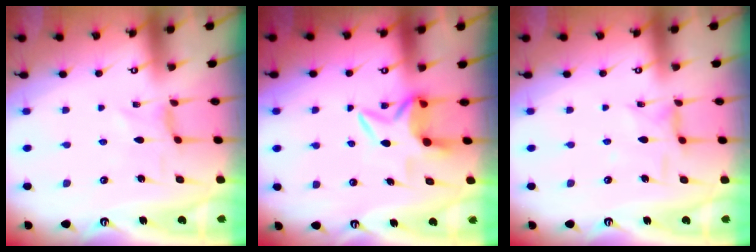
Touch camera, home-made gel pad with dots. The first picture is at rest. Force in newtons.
{"total": 7.6, "press": 7.5, "slide": 1.0}
{"total": 3.0, "press": 3.0, "slide": 0.3}